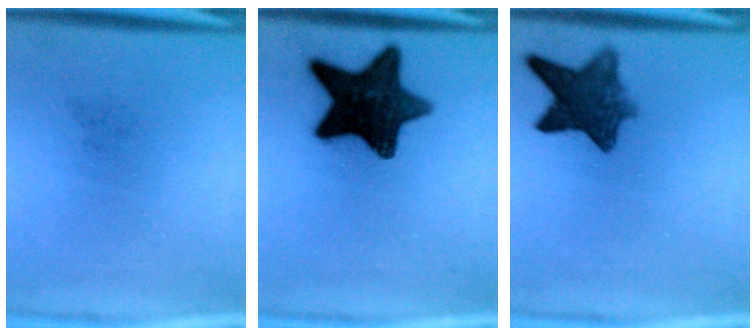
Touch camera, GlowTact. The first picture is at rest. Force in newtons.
{"total": 14.8}
{"total": 8.2}